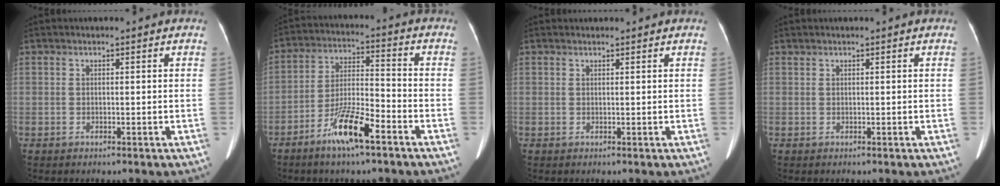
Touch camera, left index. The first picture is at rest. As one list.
[{"total": 9.4, "force": [-5.8, 1.4, 7.3], "torque": [-0.146, -0.005, -0.109]}, {"total": 1.5, "force": [1.4, 0.3, 0.3], "torque": [-0.008, 0.017, 0.021]}, {"total": 0.0}]